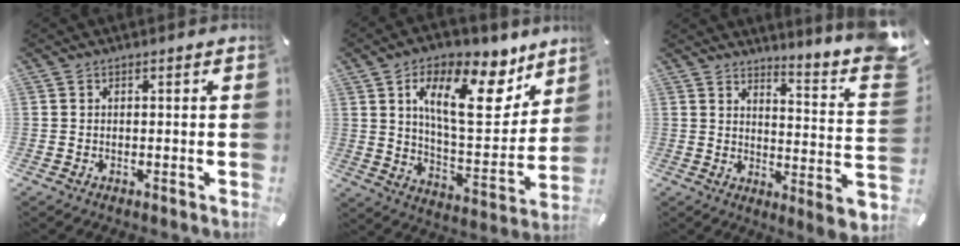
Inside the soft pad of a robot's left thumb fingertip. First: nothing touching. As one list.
[{"total": 19.8, "force": [10.4, 9.4, 14.1], "torque": [-0.217, -0.061, 0.169]}, {"total": 8.5, "force": [3.5, -1.3, 7.7], "torque": [-0.116, -0.073, 0.046]}]